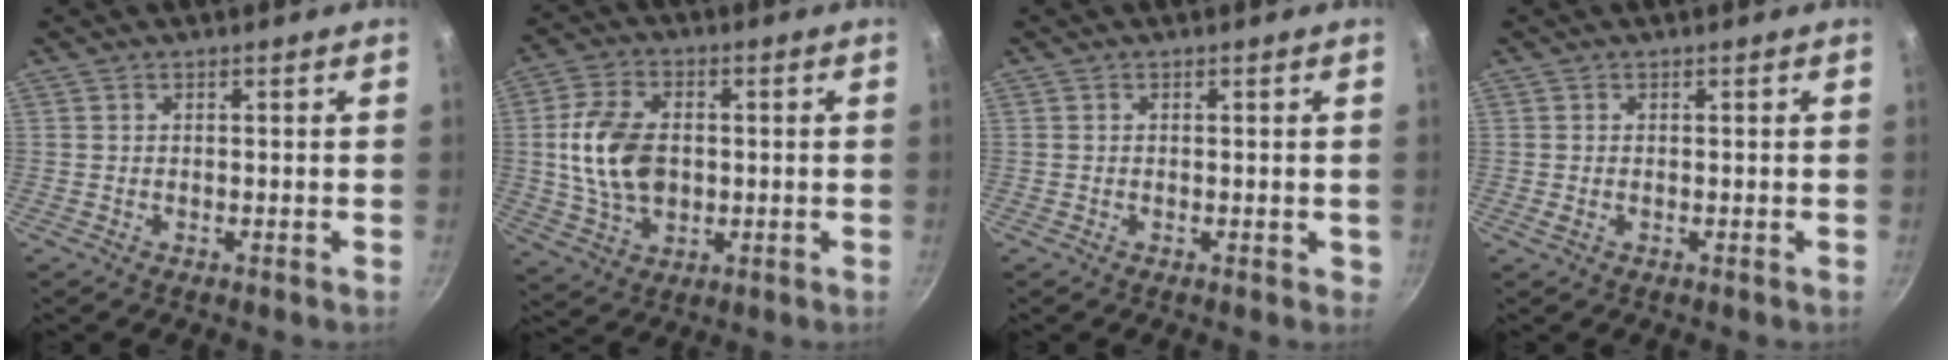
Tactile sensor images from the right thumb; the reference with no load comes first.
{"total": 12.8, "force": [0.4, 8.7, 9.5], "torque": [-0.167, 0.004, 0.008]}
{"total": 1.1, "force": [-0.1, 0.7, 0.9], "torque": [-0.005, 0.000, -0.001]}
{"total": 0.9, "force": [-0.1, 0.5, 0.7], "torque": [-0.014, -0.002, -0.001]}